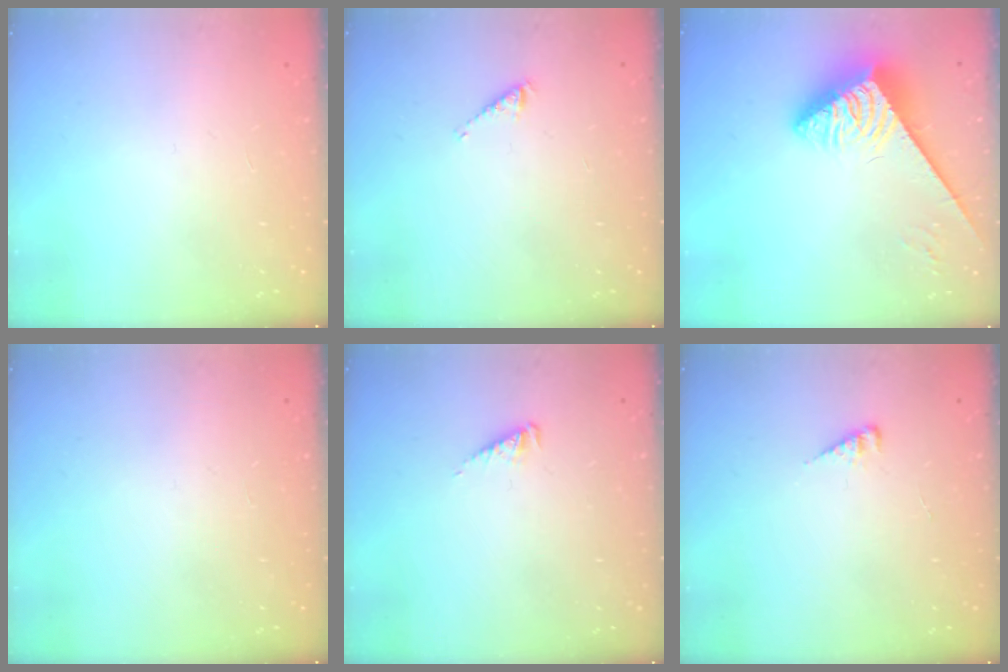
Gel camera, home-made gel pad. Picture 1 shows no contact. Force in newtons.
{"total": 2.8, "press": 2.8, "slide": 0.4}
{"total": 3.7, "press": 3.6, "slide": 0.8}
{"total": 0.0}
{"total": 2.5, "press": 2.4, "slide": 0.4}
{"total": 3.7, "press": 3.6, "slide": 0.5}